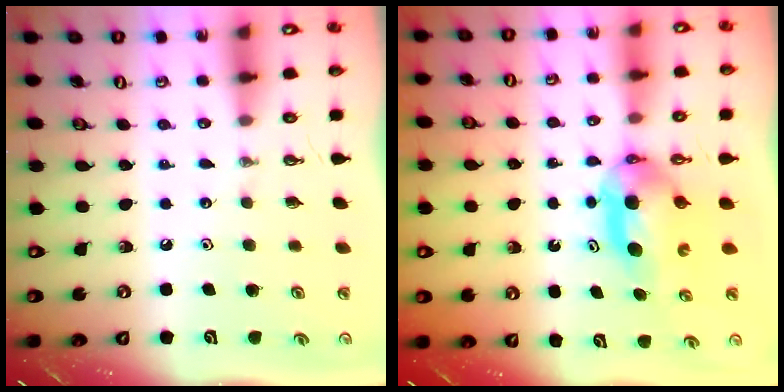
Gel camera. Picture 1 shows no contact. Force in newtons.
{"total": 7.1, "press": 5.0, "slide": 5.1}